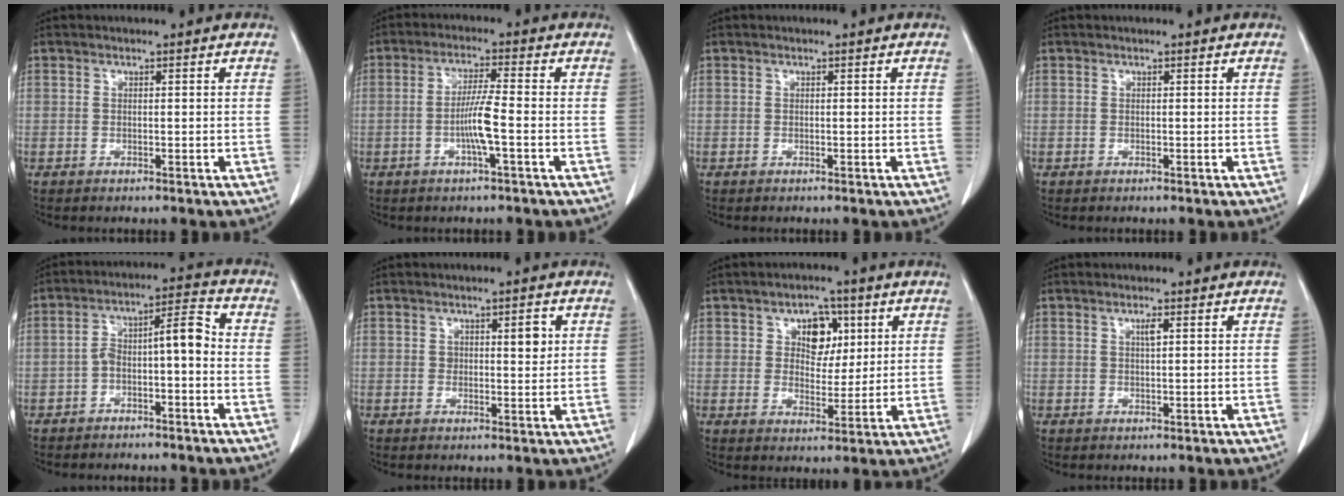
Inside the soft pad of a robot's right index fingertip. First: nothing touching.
{"total": 5.3, "force": [-1.4, -0.2, 5.1], "torque": [-0.103, 0.000, -0.028]}
{"total": 0.0}
{"total": 0.0}
{"total": 7.0, "force": [-1.7, 1.9, 6.6], "torque": [-0.112, 0.039, -0.028]}
{"total": 3.2, "force": [1.1, 1.2, 2.7], "torque": [-0.037, 0.001, 0.016]}
{"total": 6.3, "force": [2.4, 4.2, 4.1], "torque": [-0.056, 0.013, 0.040]}
{"total": 1.2, "force": [0.5, 0.1, 1.1], "torque": [-0.022, 0.000, 0.008]}